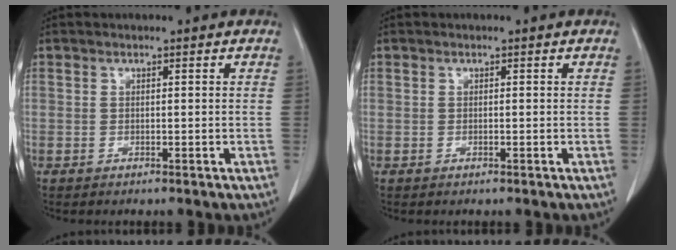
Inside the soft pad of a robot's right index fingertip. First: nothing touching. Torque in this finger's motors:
{"motor_torque": [0.06, 0.01, 0.00, 0.01]}